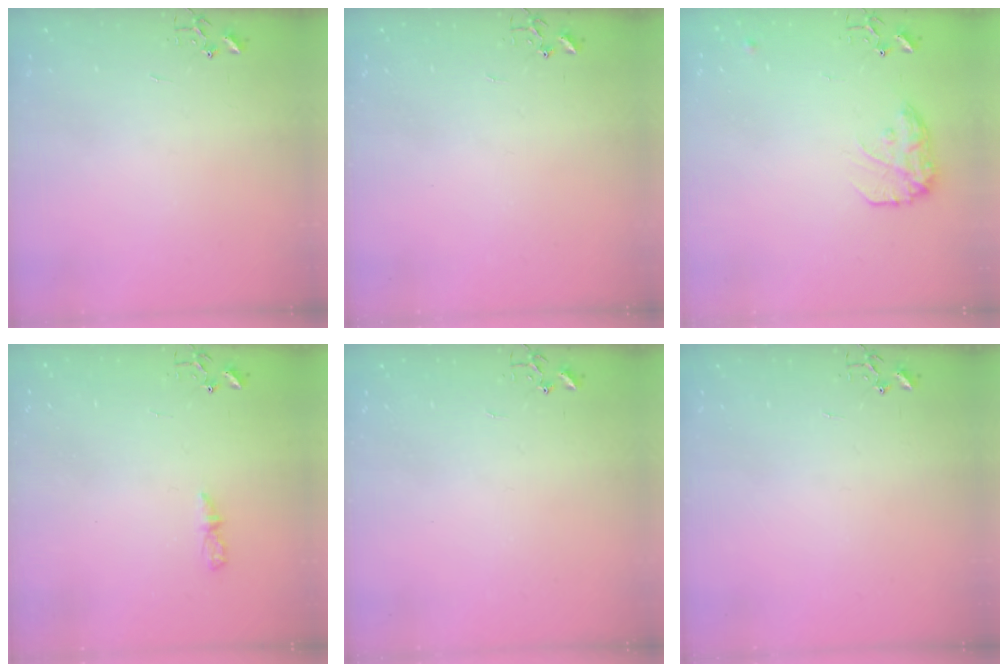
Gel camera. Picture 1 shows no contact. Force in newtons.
{"total": 0.0}
{"total": 11.4, "press": 11.4, "slide": 0.6}
{"total": 4.6, "press": 4.5, "slide": 0.6}
{"total": 0.0}
{"total": 0.0}